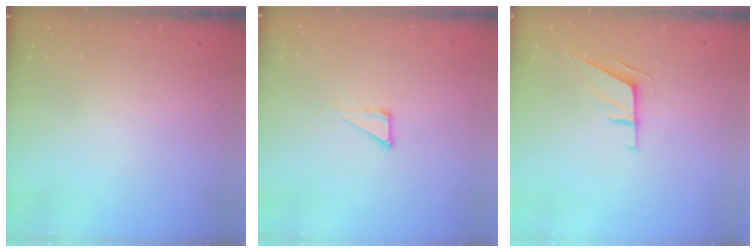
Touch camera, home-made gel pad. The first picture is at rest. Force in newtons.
{"total": 3.9, "press": 3.9, "slide": 0.3}
{"total": 5.9, "press": 5.7, "slide": 1.3}